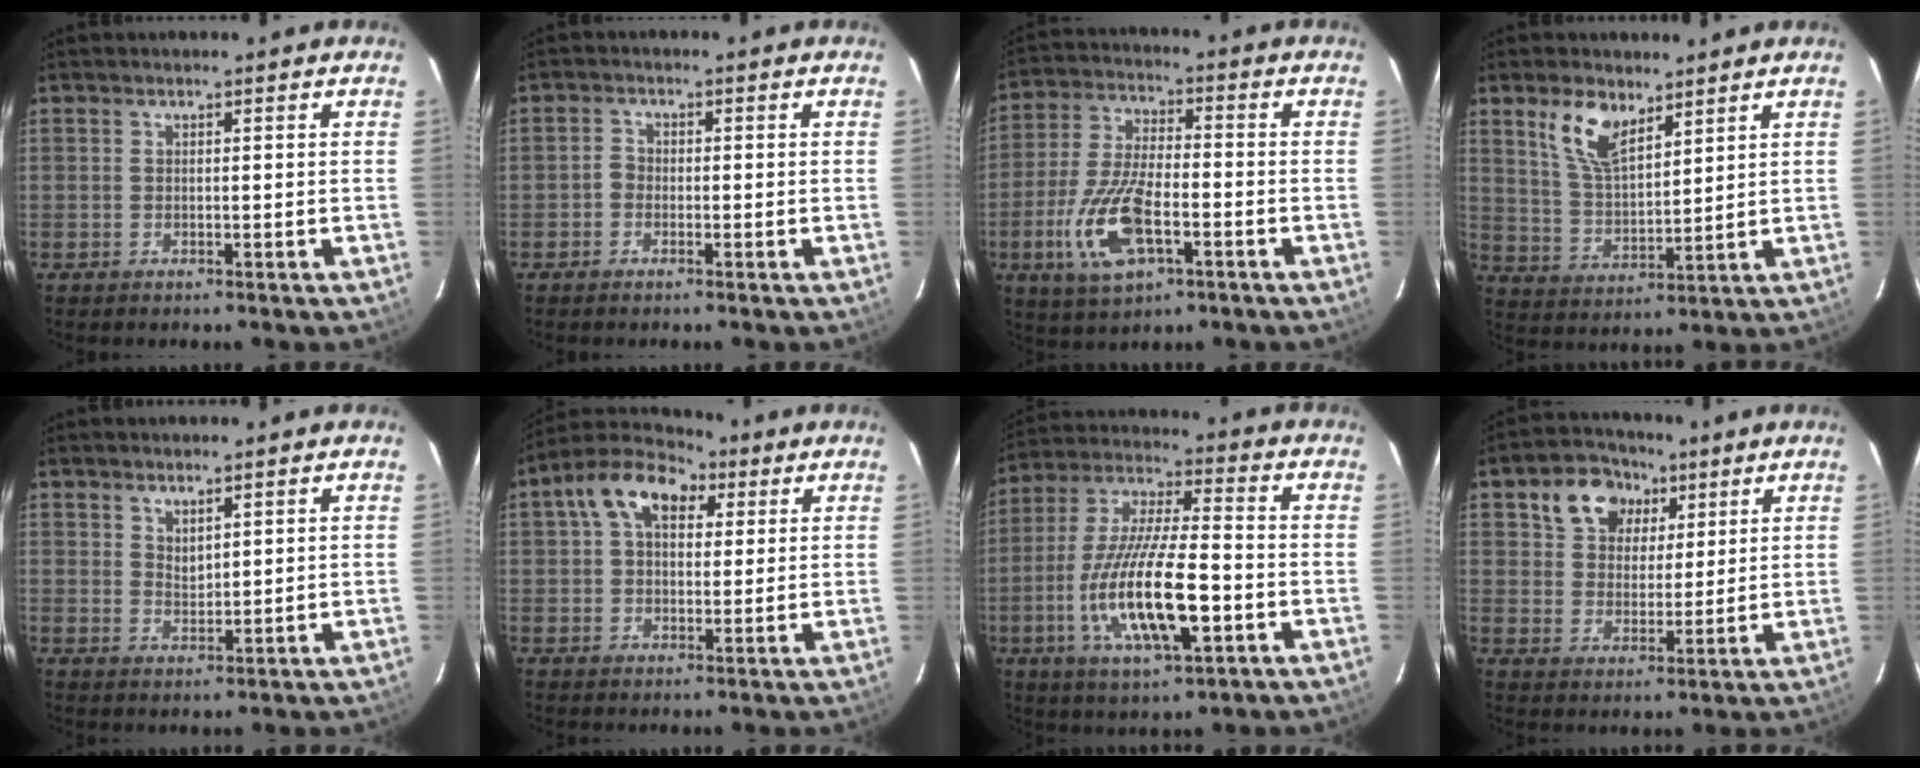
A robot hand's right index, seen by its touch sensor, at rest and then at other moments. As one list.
[{"total": 1.6, "force": [-1.0, 1.2, 0.5], "torque": [-0.008, 0.005, -0.022]}, {"total": 13.9, "force": [-5.0, 5.8, 11.6], "torque": [-0.252, -0.009, -0.091]}, {"total": 9.0, "force": [5.6, 3.9, 5.8], "torque": [-0.112, 0.007, 0.117]}, {"total": 2.6, "force": [2.0, 1.0, 1.3], "torque": [-0.020, -0.003, 0.037]}, {"total": 11.2, "force": [4.3, 7.3, 7.3], "torque": [-0.137, 0.045, 0.064]}, {"total": 17.7, "force": [-5.1, 4.7, 16.3], "torque": [-0.330, -0.015, -0.093]}, {"total": 9.9, "force": [4.9, 7.5, 4.2], "torque": [-0.089, 0.030, 0.088]}]